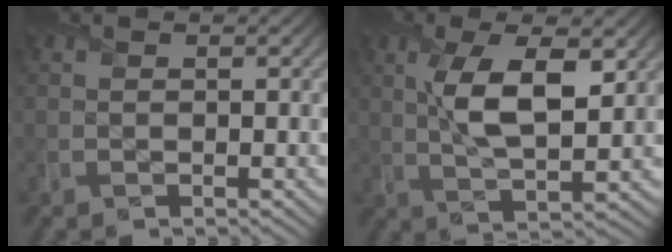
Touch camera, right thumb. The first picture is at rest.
{"total": 8.6, "force": [2.1, 3.2, 7.7], "torque": [-0.153, 0.003, 0.038]}